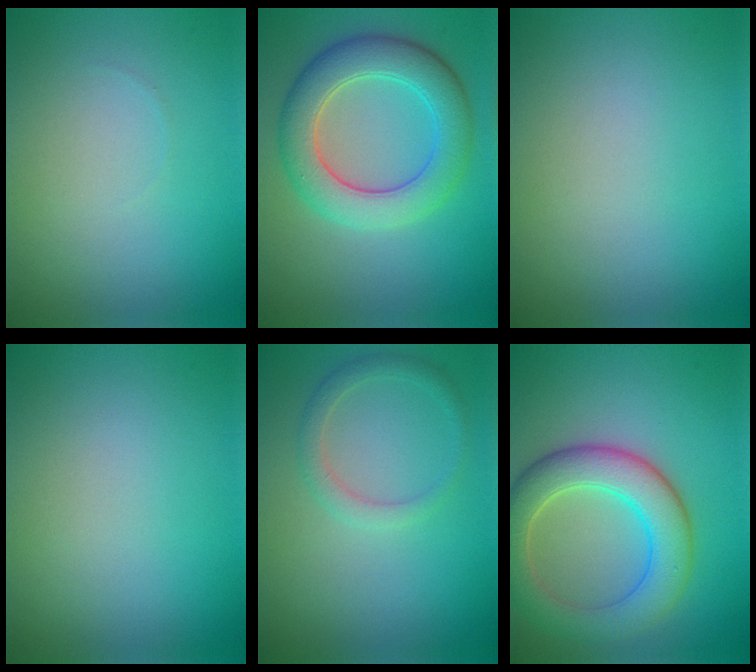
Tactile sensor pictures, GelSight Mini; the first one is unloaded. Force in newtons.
{"total": 6.3, "press": 6.3, "slide": 0.2}
{"total": 0.0}
{"total": 0.0}
{"total": 1.7, "press": 1.7, "slide": 0.1}
{"total": 6.8, "press": 6.7, "slide": 0.3}